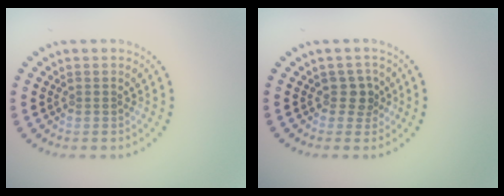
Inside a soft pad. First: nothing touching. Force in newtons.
{"total": 1.7, "press": 1.4, "slide": 0.9}